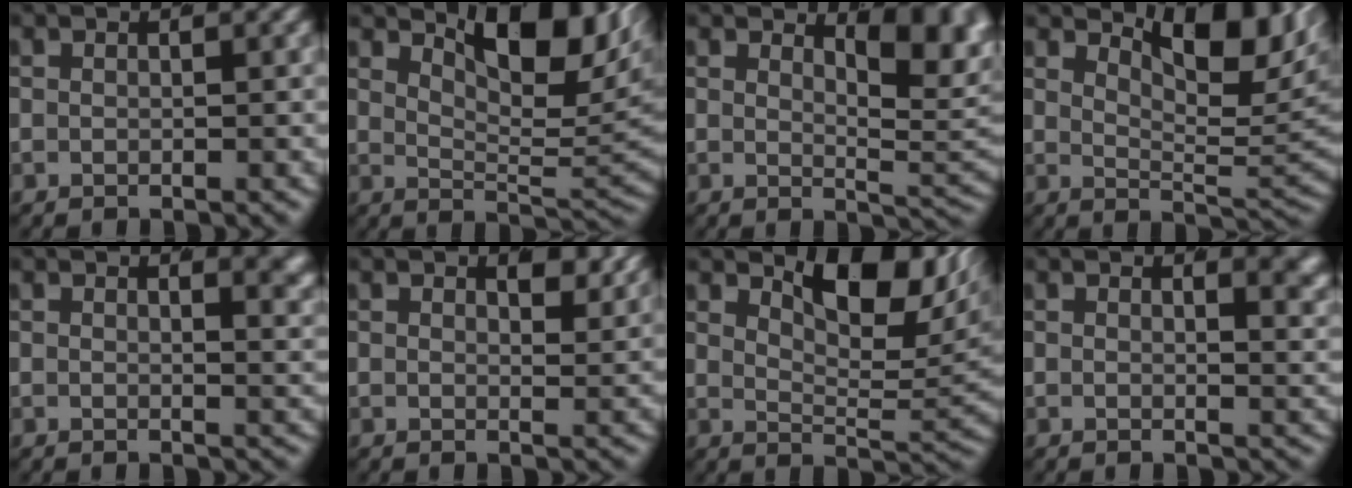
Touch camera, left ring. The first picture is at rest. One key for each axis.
{"total": 8.2, "fx": 3.8, "fy": 2.6, "fz": 6.8, "tx": -0.084, "ty": -0.010, "tz": 0.068}
{"total": 5.2, "fx": 2.0, "fy": 1.4, "fz": 4.6, "tx": -0.043, "ty": -0.016, "tz": 0.037}
{"total": 7.0, "fx": 3.3, "fy": 1.9, "fz": 5.9, "tx": -0.071, "ty": -0.013, "tz": 0.060}
{"total": 2.8, "fx": 1.7, "fy": 0.6, "fz": 2.2, "tx": -0.016, "ty": -0.007, "tz": 0.026}
{"total": 2.2, "fx": 1.7, "fy": 0.4, "fz": 1.3, "tx": -0.011, "ty": -0.010, "tz": 0.030}
{"total": 7.5, "fx": 3.5, "fy": 2.5, "fz": 6.1, "tx": -0.082, "ty": -0.015, "tz": 0.064}
{"total": 3.3, "fx": 1.9, "fy": 0.8, "fz": 2.5, "tx": -0.016, "ty": -0.006, "tz": 0.028}